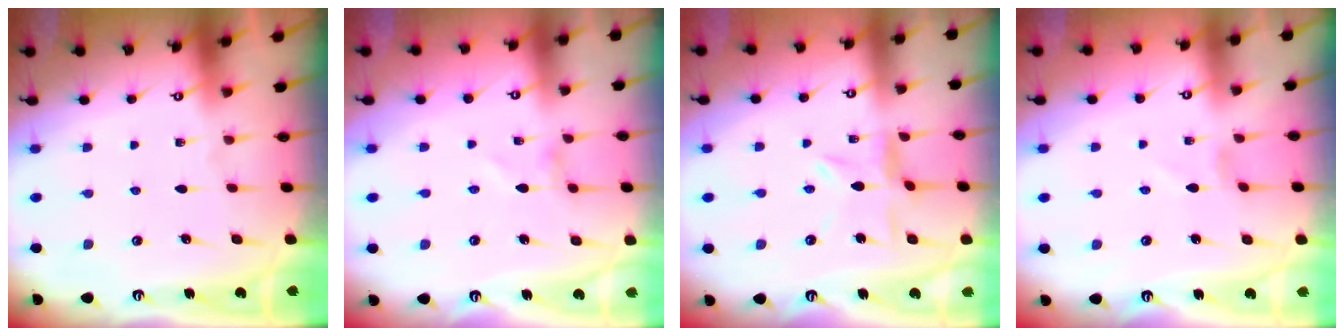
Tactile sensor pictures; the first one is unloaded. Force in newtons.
{"total": 0.0}
{"total": 4.6, "press": 4.6, "slide": 0.5}
{"total": 0.0}